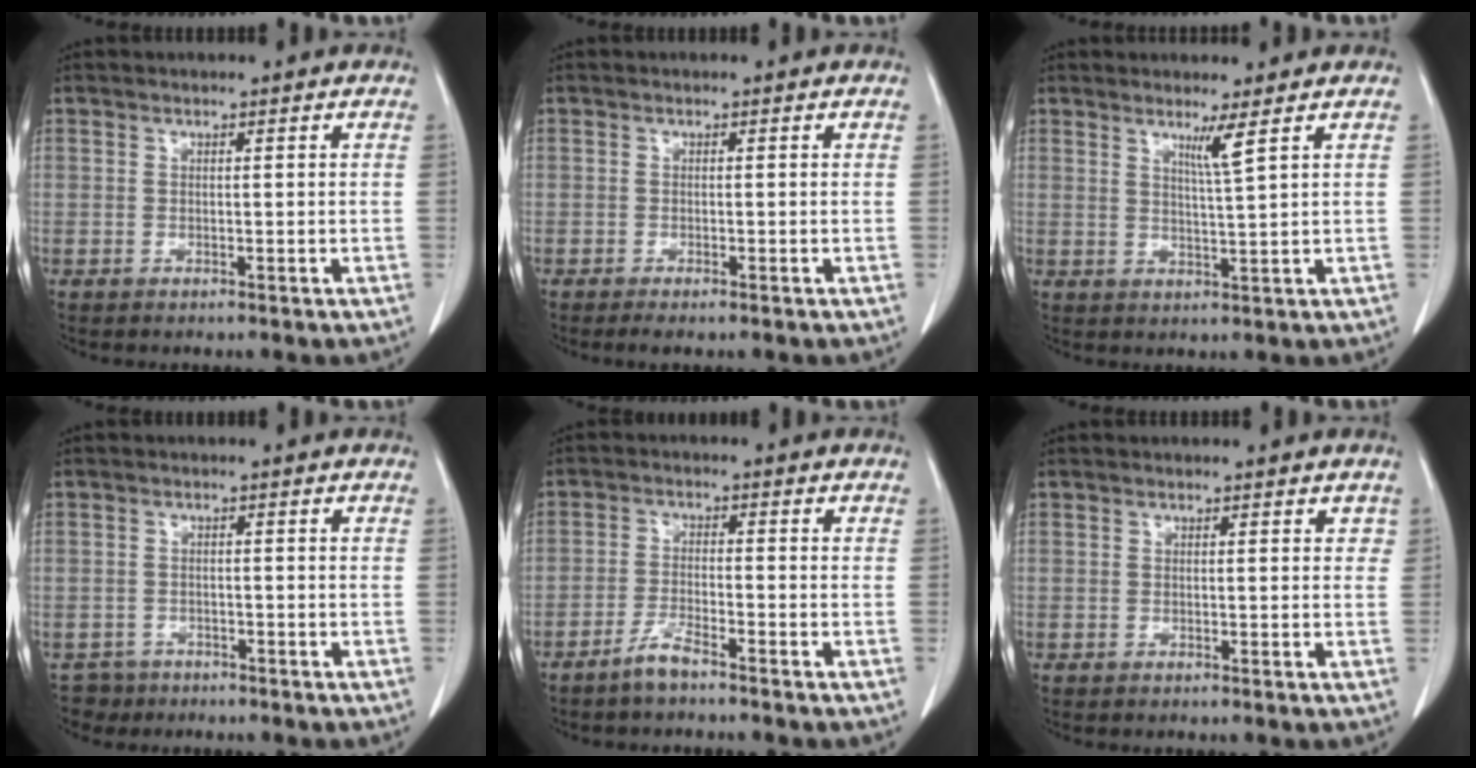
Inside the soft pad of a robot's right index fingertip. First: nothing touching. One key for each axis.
{"total": 1.7, "fx": -1.2, "fy": 0.2, "fz": 1.1, "tx": -0.015, "ty": -0.004, "tz": -0.018}
{"total": 3.0, "fx": 1.7, "fy": -1.1, "fz": 2.2, "tx": -0.042, "ty": -0.016, "tz": 0.035}
{"total": 3.2, "fx": -2.2, "fy": 2.1, "fz": -0.8, "tx": 0.011, "ty": 0.006, "tz": -0.041}
{"total": 3.5, "fx": -2.9, "fy": 0.1, "fz": 2.0, "tx": -0.044, "ty": -0.004, "tz": -0.061}
{"total": 0.9, "fx": 0.5, "fy": 0.7, "fz": 0.4, "tx": 0.004, "ty": 0.004, "tz": 0.000}